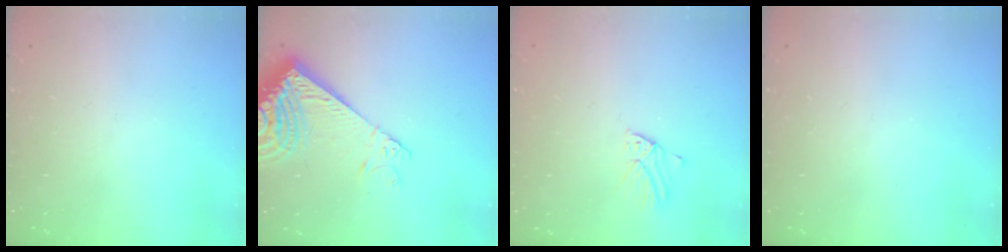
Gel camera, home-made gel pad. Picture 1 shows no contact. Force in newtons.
{"total": 14.5, "press": 14.3, "slide": 2.6}
{"total": 2.8, "press": 2.7, "slide": 0.3}
{"total": 0.0}